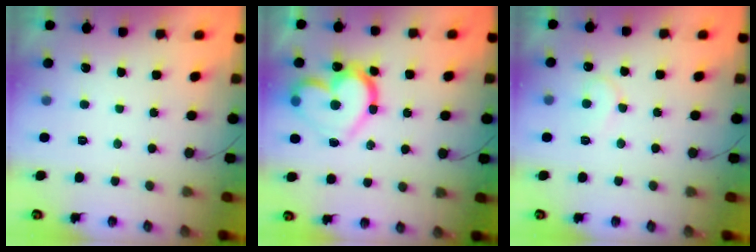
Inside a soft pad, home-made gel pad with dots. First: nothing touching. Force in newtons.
{"total": 18.2, "press": 18.2, "slide": 1.5}
{"total": 7.1, "press": 7.1, "slide": 0.5}